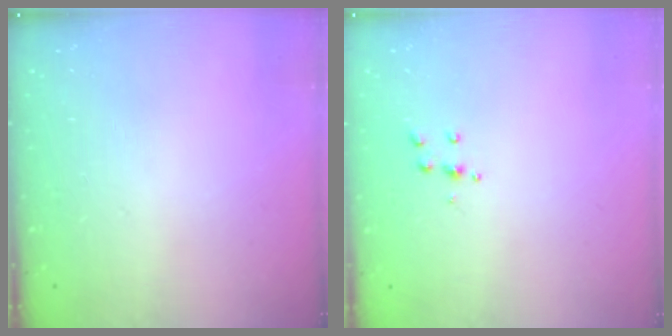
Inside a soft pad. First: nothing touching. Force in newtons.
{"total": 3.6, "press": 3.6, "slide": 0.3}